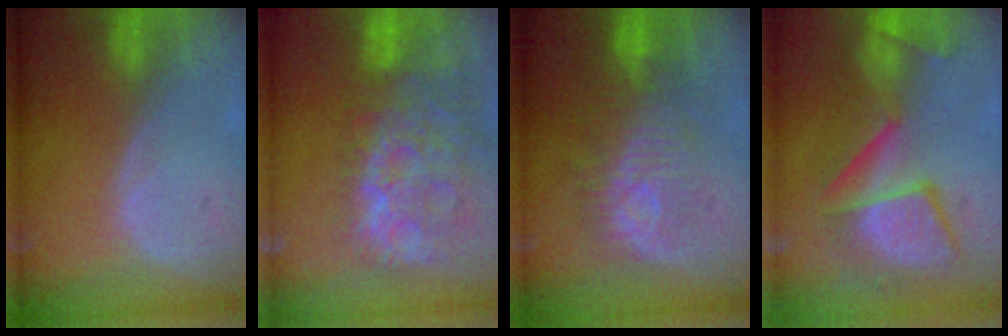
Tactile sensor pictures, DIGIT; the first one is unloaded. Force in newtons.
{"total": 15.0, "press": 12.2, "slide": 8.7}
{"total": 9.4, "press": 9.4, "slide": 1.2}
{"total": 11.5, "press": 10.7, "slide": 4.4}